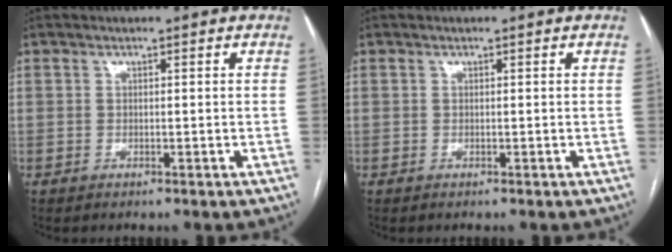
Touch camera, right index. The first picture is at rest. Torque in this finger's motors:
{"motor_torque": [0.00, 0.00, 0.00, 0.00]}